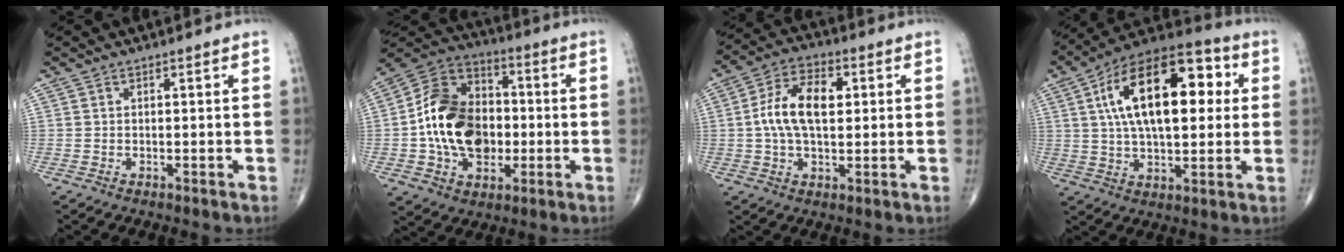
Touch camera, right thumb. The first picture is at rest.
{"total": 19.1, "force": [-1.6, 13.6, 13.4], "torque": [-0.206, 0.029, -0.027]}
{"total": 11.3, "force": [1.4, 6.2, 9.4], "torque": [-0.170, 0.017, 0.020]}
{"total": 22.3, "force": [4.8, 10.9, 18.9], "torque": [-0.292, 0.020, 0.066]}